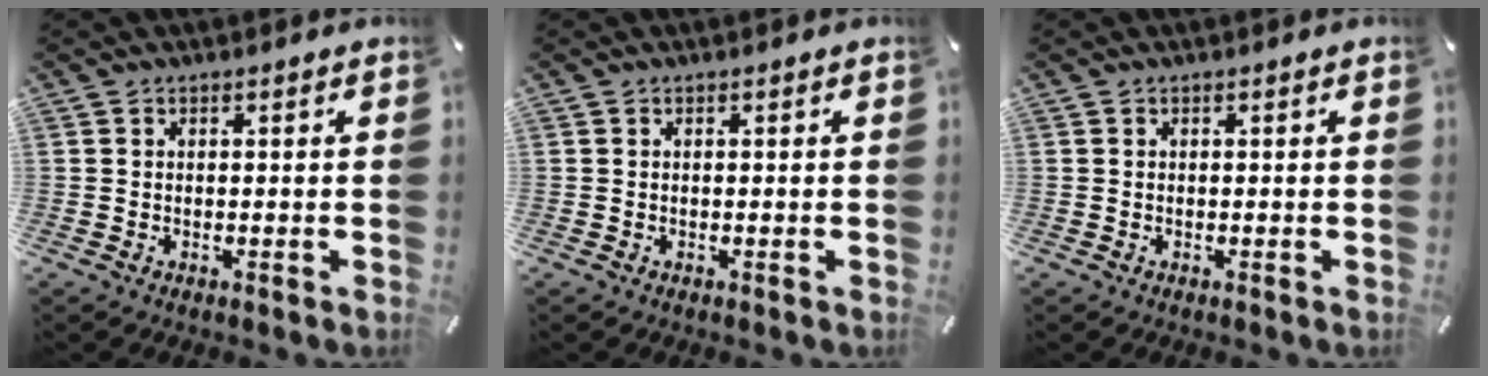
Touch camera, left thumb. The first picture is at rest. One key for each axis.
{"total": 0.0}
{"total": 0.0}